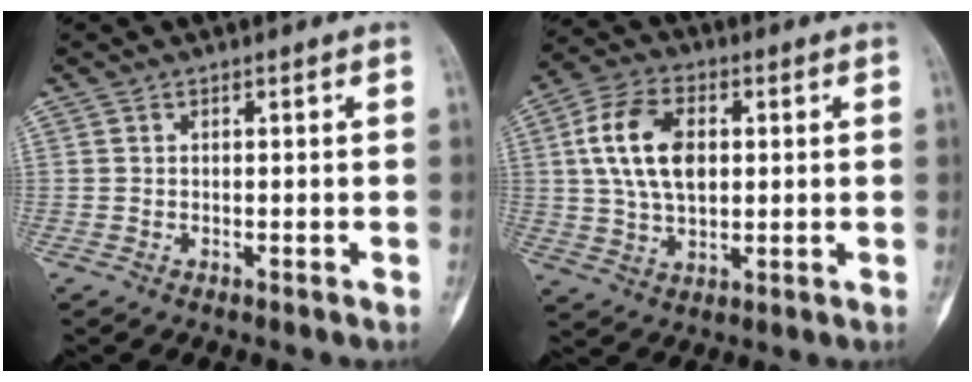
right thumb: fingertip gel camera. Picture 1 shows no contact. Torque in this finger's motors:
{"motor_torque": [1.34, 1.95, 0.74, -0.46, 0.52]}